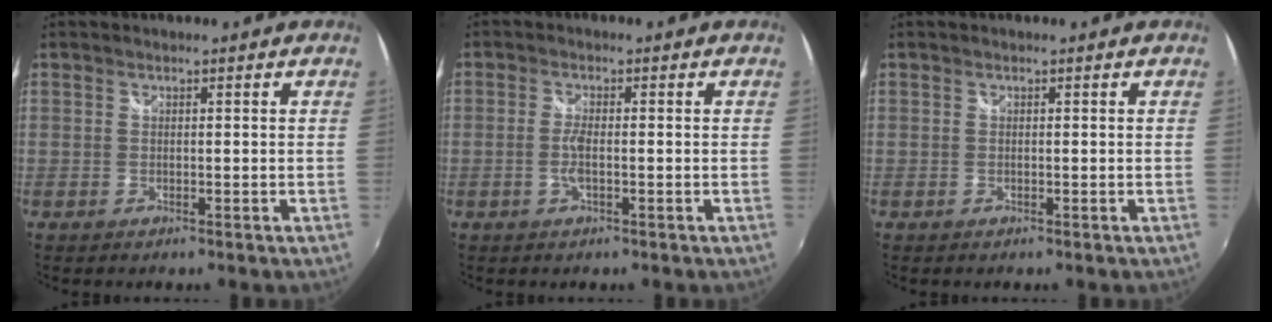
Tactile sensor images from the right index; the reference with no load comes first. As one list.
[{"total": 2.7, "force": [-0.7, 0.4, 2.6], "torque": [-0.056, -0.002, -0.014]}, {"total": 0.0}]